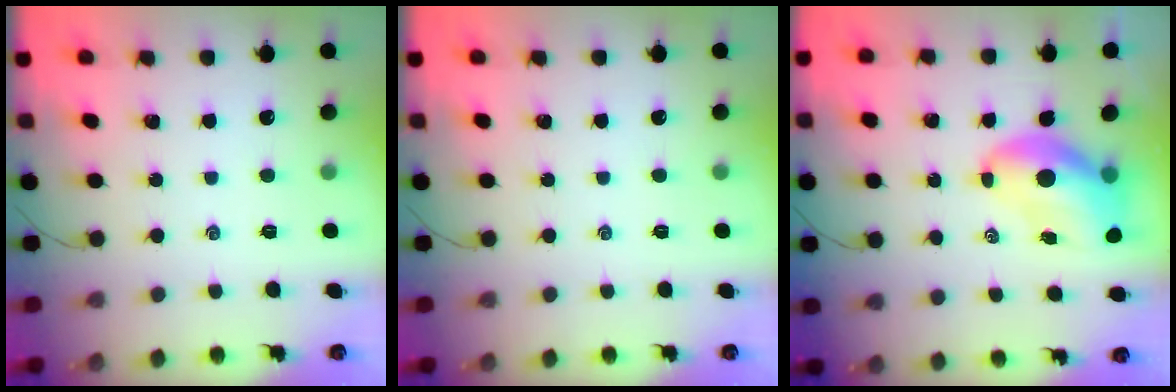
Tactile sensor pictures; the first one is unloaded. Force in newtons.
{"total": 0.0}
{"total": 10.5, "press": 10.2, "slide": 2.5}